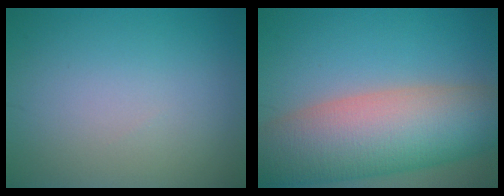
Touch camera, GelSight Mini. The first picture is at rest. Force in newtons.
{"total": 12.7, "press": 12.7, "slide": 0.7}